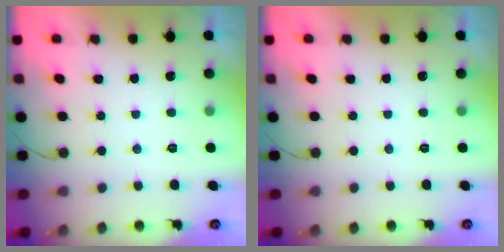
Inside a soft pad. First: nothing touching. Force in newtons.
{"total": 0.0}